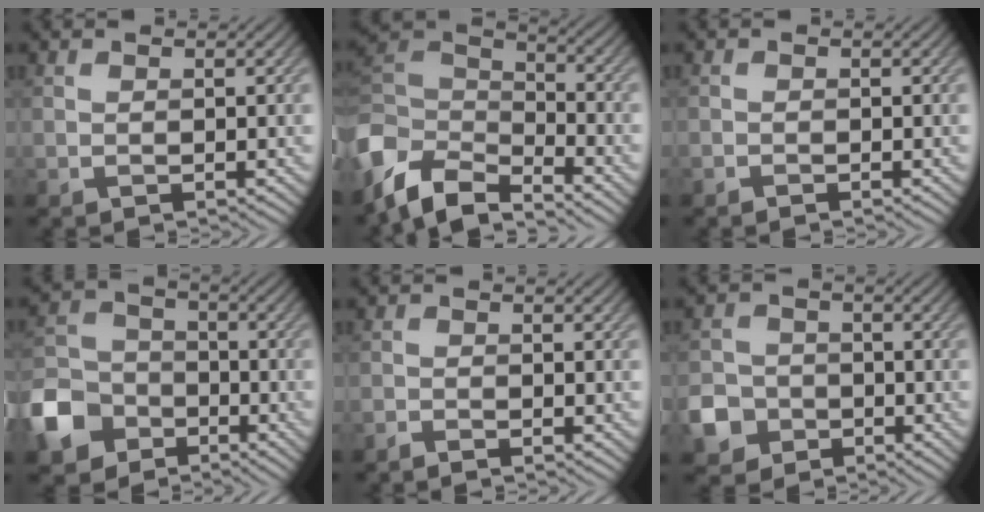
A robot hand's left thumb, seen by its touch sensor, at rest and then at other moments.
{"total": 8.0, "force": [-5.4, 4.2, 4.2], "torque": [-0.103, 0.006, -0.119]}
{"total": 0.6, "force": [-0.6, -0.1, 0.1], "torque": [-0.002, 0.001, -0.013]}
{"total": 10.6, "force": [-5.6, 7.6, 4.7], "torque": [-0.140, -0.020, -0.125]}
{"total": 1.3, "force": [-1.3, -0.1, 0.3], "torque": [-0.007, 0.000, -0.030]}
{"total": 5.5, "force": [-2.7, 4.3, 1.9], "torque": [-0.050, -0.004, -0.066]}